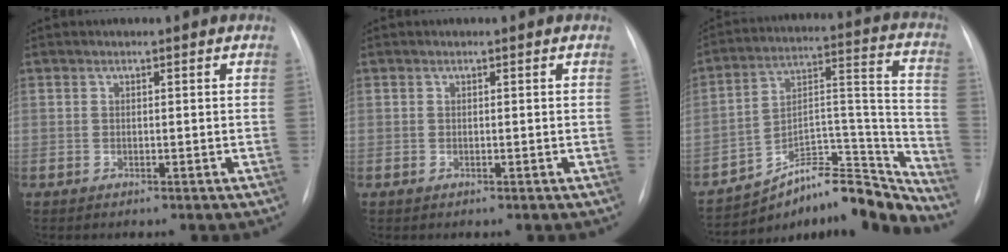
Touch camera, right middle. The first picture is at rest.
{"total": 0.0}
{"total": 15.7, "force": [-14.6, 3.4, 4.6], "torque": [-0.039, 0.075, -0.229]}